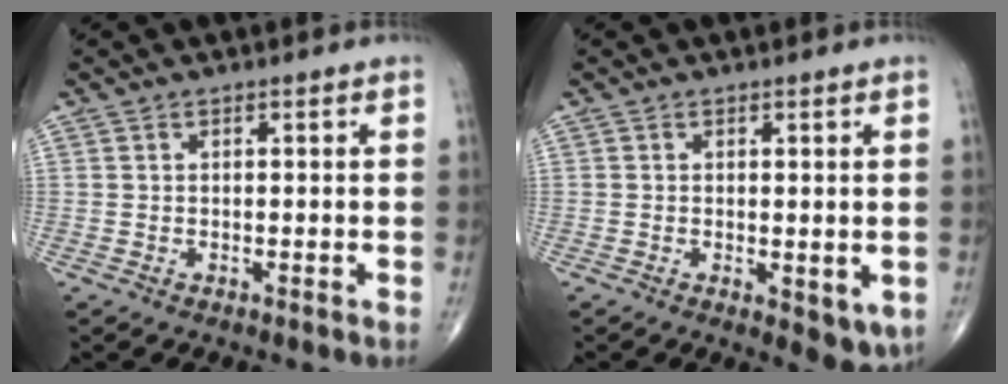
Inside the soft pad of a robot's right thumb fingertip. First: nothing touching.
{"total": 4.9, "force": [-0.9, 2.2, 4.2], "torque": [-0.043, -0.011, -0.006]}